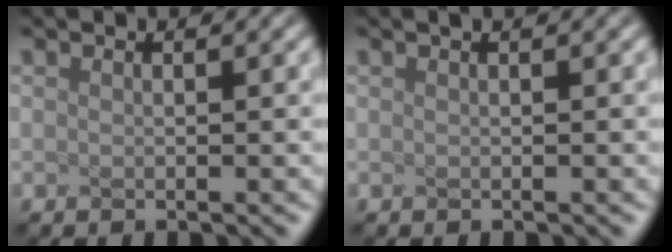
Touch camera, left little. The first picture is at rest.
{"total": 0.9, "force": [0.5, 0.4, 0.6], "torque": [-0.008, 0.015, 0.006]}